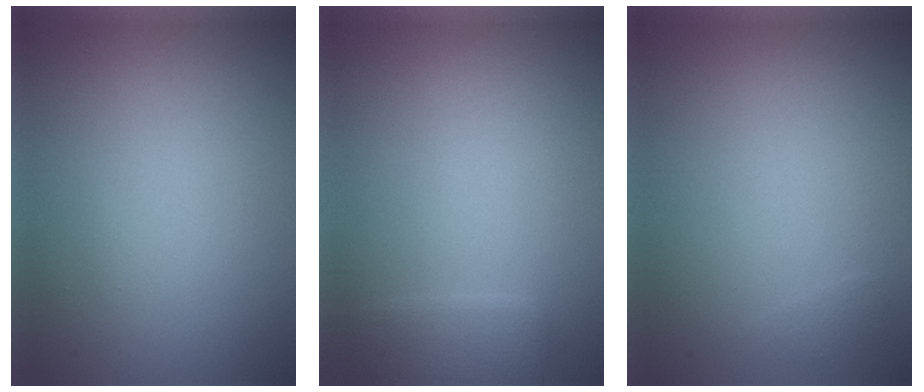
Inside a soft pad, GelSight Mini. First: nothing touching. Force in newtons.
{"total": 1.8, "press": 1.8, "slide": 0.1}
{"total": 0.5, "press": 0.5, "slide": 0.0}